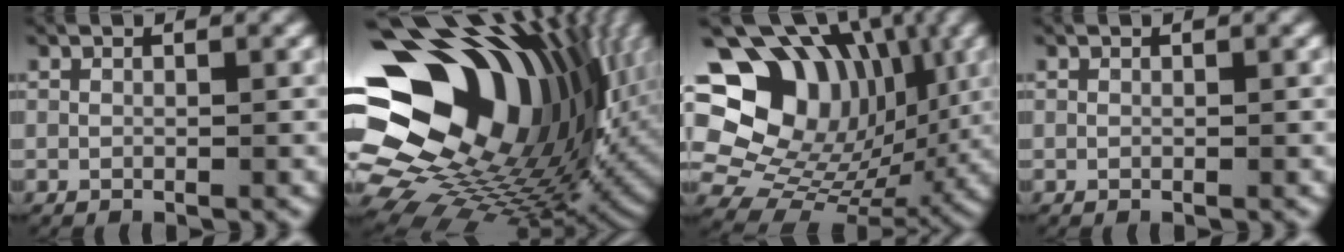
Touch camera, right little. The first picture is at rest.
{"total": 29.6, "force": [0.5, 20.9, 20.9], "torque": [-0.347, -0.017, 0.006]}
{"total": 17.8, "force": [3.9, 13.6, 10.8], "torque": [-0.222, -0.026, 0.070]}
{"total": 0.0}